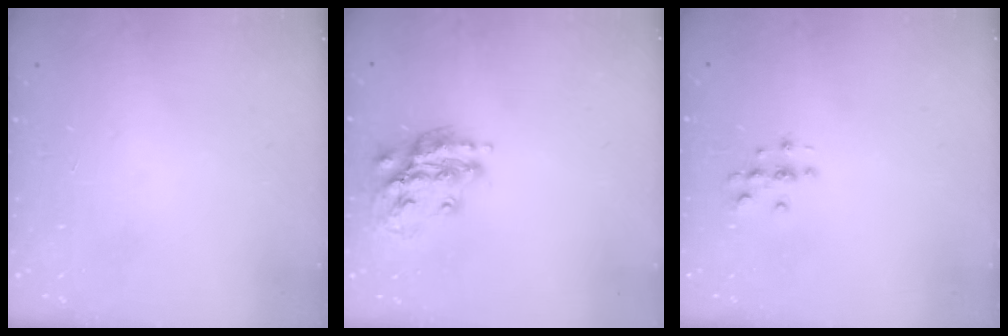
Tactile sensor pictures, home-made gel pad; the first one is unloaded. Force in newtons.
{"total": 16.1, "press": 16.1, "slide": 1.5}
{"total": 3.0, "press": 3.0, "slide": 0.3}